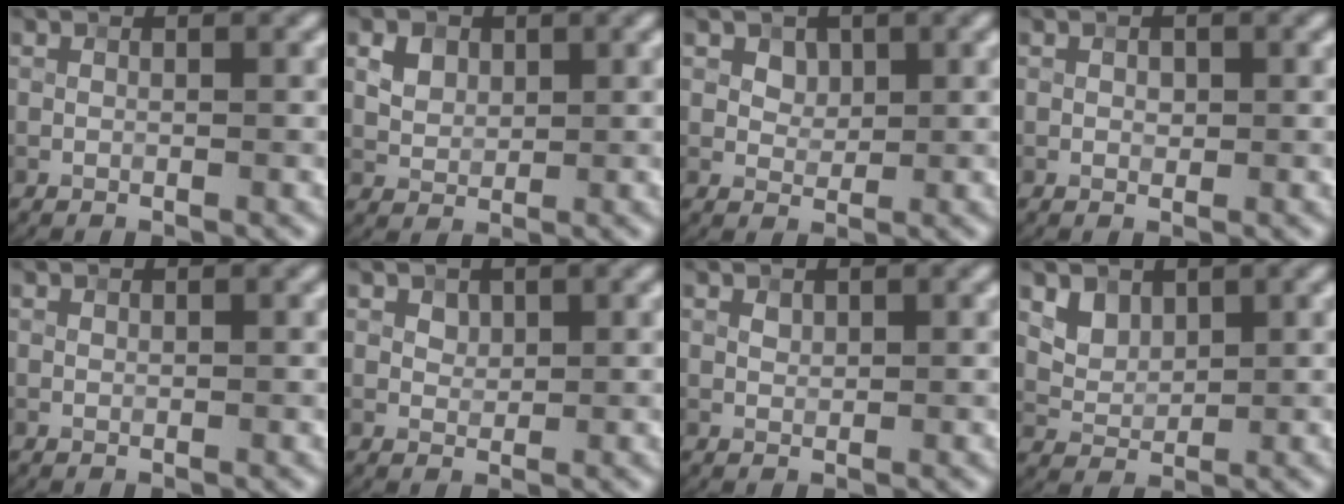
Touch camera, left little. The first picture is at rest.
{"total": 2.5, "force": [1.1, 1.9, 1.3], "torque": [-0.025, -0.004, 0.025]}
{"total": 1.6, "force": [0.8, 1.2, 0.6], "torque": [-0.009, -0.011, 0.020]}
{"total": 0.7, "force": [0.1, 0.5, 0.4], "torque": [-0.004, -0.002, 0.000]}
{"total": 0.0}
{"total": 1.1, "force": [0.7, 0.8, 0.3], "torque": [-0.004, -0.005, 0.013]}
{"total": 0.6, "force": [0.4, 0.4, 0.3], "torque": [-0.006, -0.001, 0.009]}
{"total": 2.6, "force": [1.5, 1.8, 1.0], "torque": [-0.029, -0.020, 0.049]}